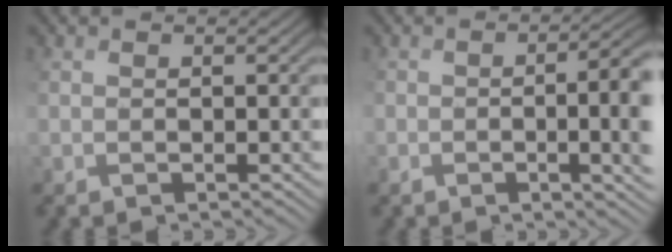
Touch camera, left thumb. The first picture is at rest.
{"total": 8.1, "force": [-1.7, 3.0, 7.4], "torque": [-0.099, -0.006, -0.003]}